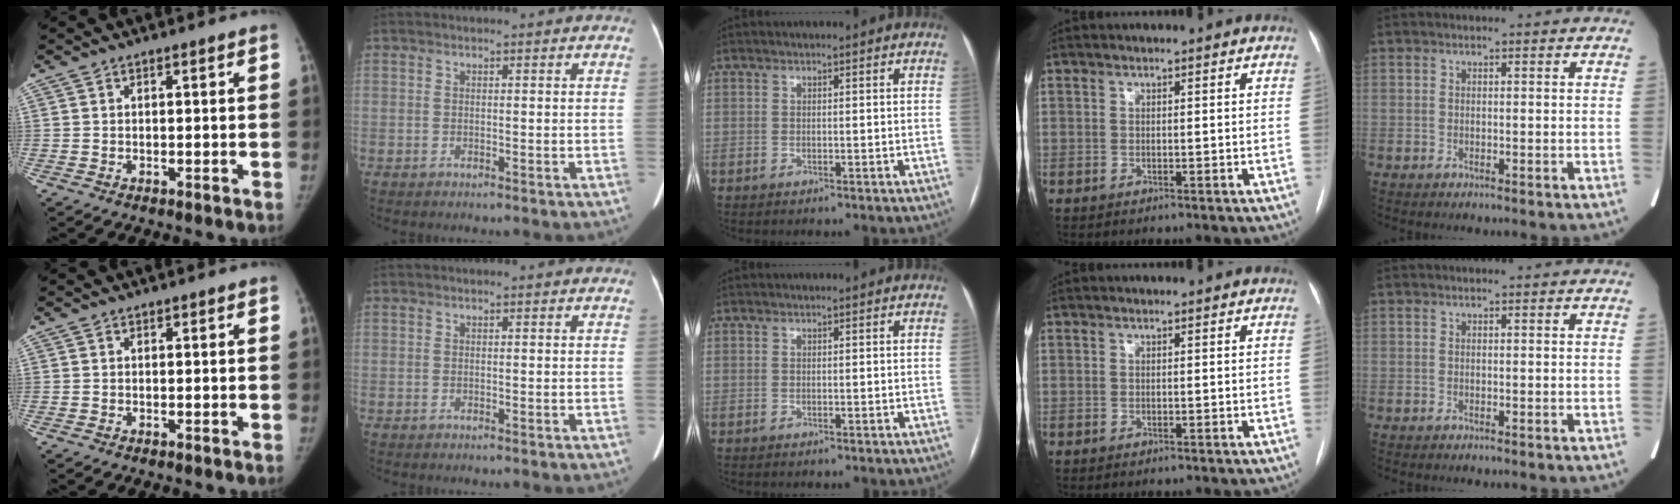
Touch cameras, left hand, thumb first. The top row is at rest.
{}